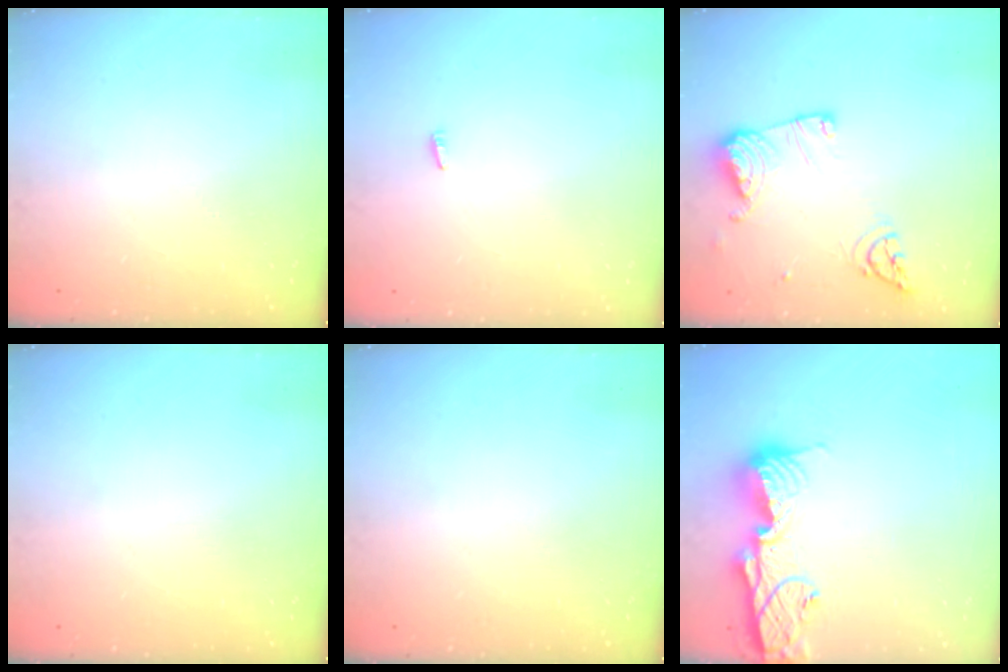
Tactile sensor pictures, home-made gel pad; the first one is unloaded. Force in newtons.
{"total": 1.8, "press": 1.7, "slide": 0.6}
{"total": 12.6, "press": 12.5, "slide": 1.5}
{"total": 0.0}
{"total": 0.0}
{"total": 12.9, "press": 12.9, "slide": 1.2}